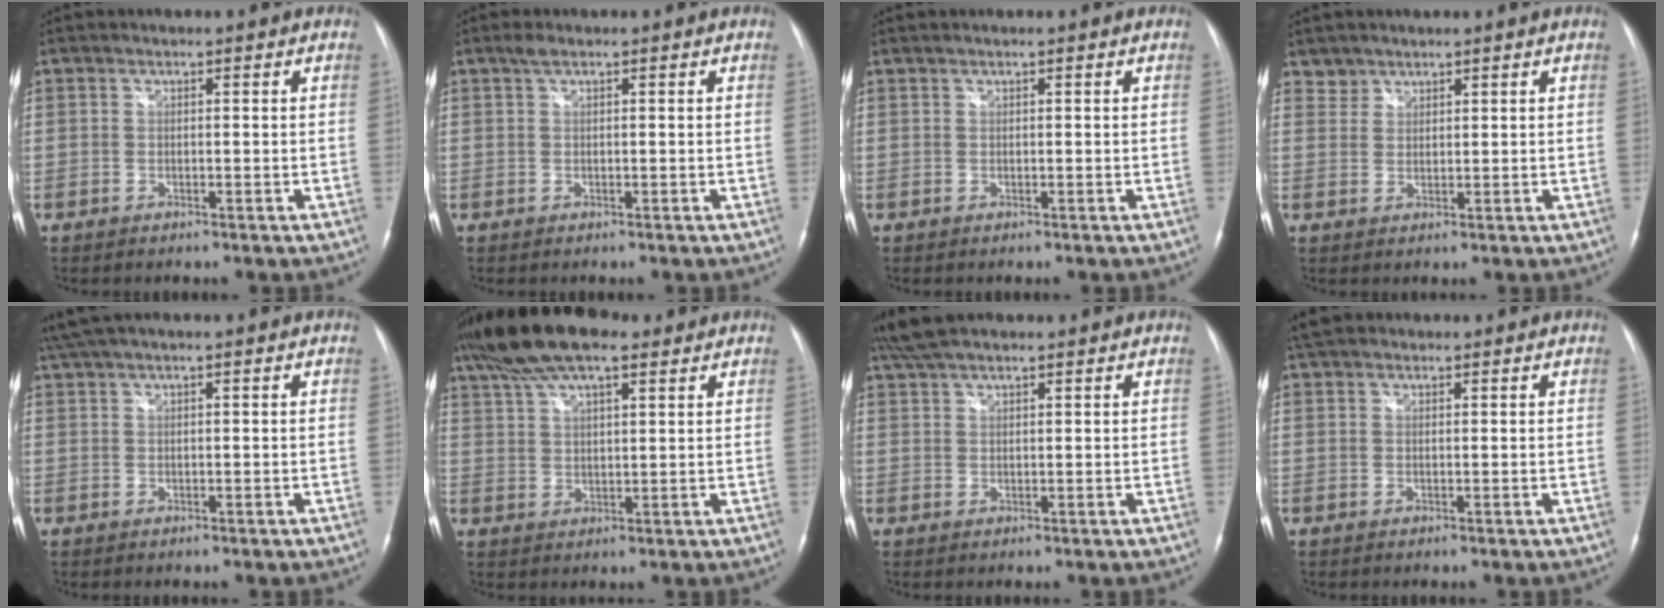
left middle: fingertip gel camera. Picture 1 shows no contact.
{"total": 1.2, "force": [0.8, 0.2, 0.8], "torque": [-0.021, 0.013, 0.018]}
{"total": 0.5, "force": [0.5, -0.1, 0.2], "torque": [-0.007, 0.008, 0.014]}
{"total": 2.2, "force": [1.8, 1.1, -0.5], "torque": [0.016, 0.009, 0.031]}
{"total": 4.4, "force": [3.4, 0.1, 2.8], "torque": [-0.057, 0.041, 0.067]}
{"total": 12.5, "force": [9.1, 3.3, 7.8], "torque": [-0.151, 0.034, 0.161]}
{"total": 6.1, "force": [5.1, 1.4, 3.0], "torque": [-0.061, 0.033, 0.098]}
{"total": 3.7, "force": [3.0, 1.7, 1.3], "torque": [-0.026, 0.028, 0.052]}